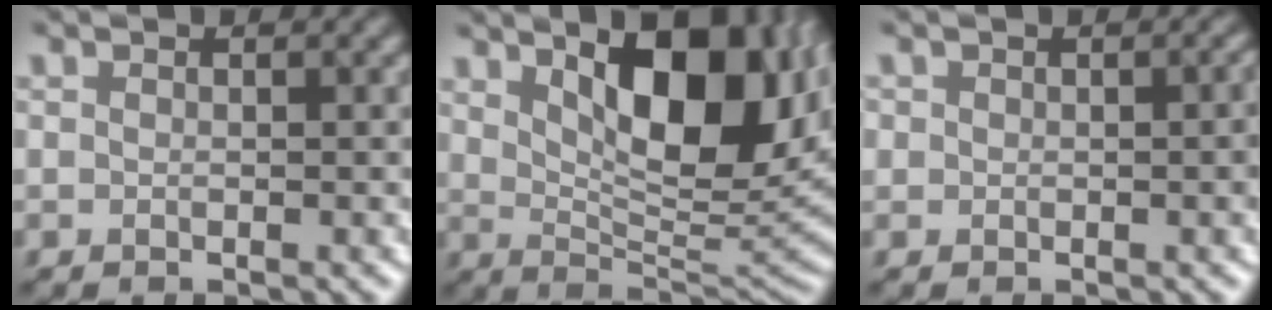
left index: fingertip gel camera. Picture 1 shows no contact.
{"total": 12.3, "force": [4.3, 5.4, 10.2], "torque": [-0.139, -0.001, 0.072]}
{"total": 2.4, "force": [0.2, 1.5, 1.8], "torque": [-0.023, 0.004, 0.000]}